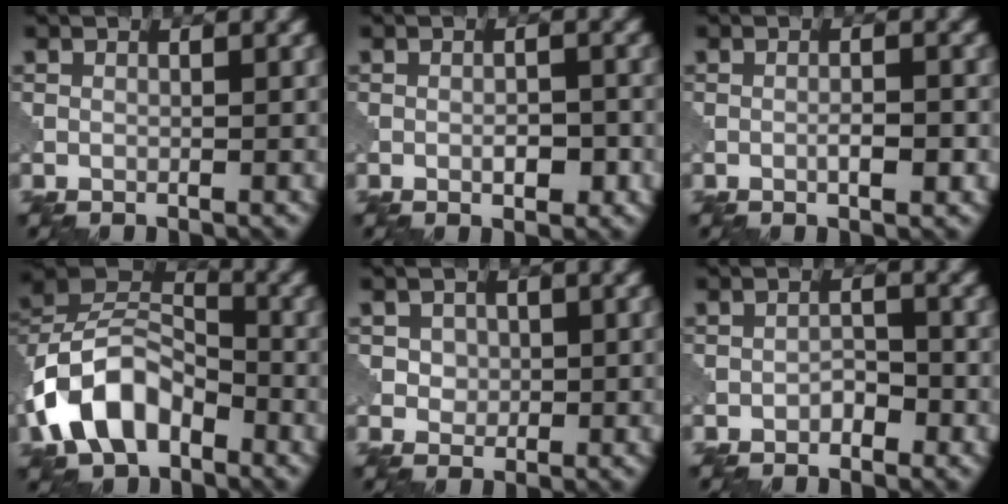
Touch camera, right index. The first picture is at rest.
{"total": 2.2, "force": [-0.8, 0.9, 1.8], "torque": [-0.026, 0.003, -0.013]}
{"total": 1.9, "force": [-0.6, 0.4, 1.7], "torque": [-0.029, 0.003, -0.011]}
{"total": 9.3, "force": [-4.0, 5.8, 6.1], "torque": [-0.120, 0.011, -0.091]}
{"total": 2.4, "force": [0.8, 2.0, 1.0], "torque": [-0.023, -0.001, 0.018]}
{"total": 1.4, "force": [-0.8, 0.8, 0.8], "torque": [-0.012, 0.005, -0.015]}